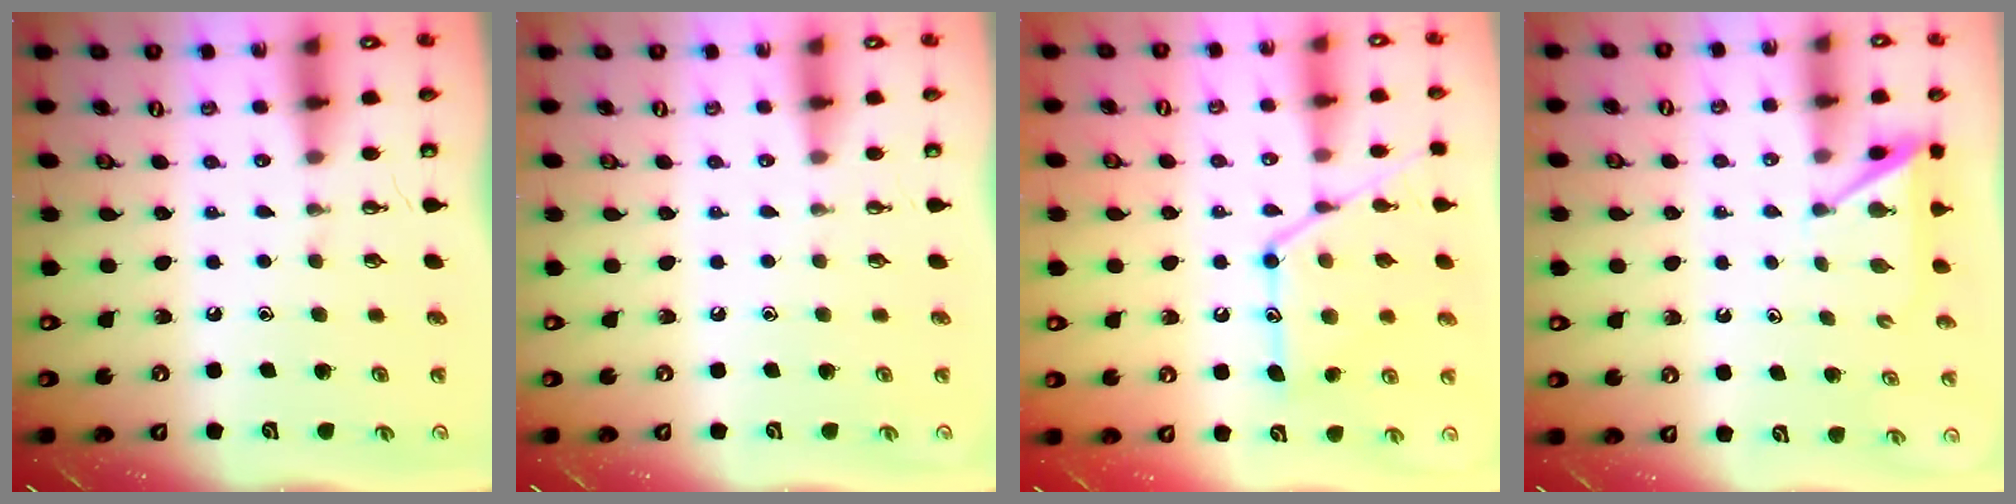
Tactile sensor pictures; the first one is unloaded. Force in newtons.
{"total": 0.0}
{"total": 16.2, "press": 16.1, "slide": 1.4}
{"total": 4.9, "press": 4.9, "slide": 0.2}